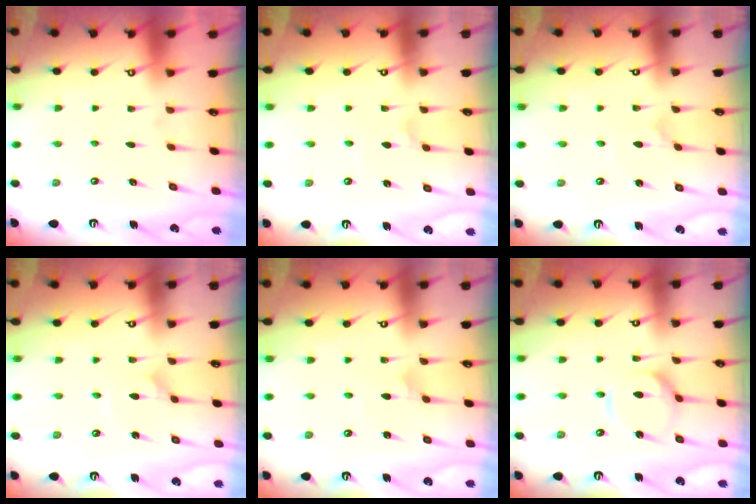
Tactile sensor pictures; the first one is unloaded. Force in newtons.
{"total": 1.5, "press": 1.4, "slide": 0.4}
{"total": 0.0}
{"total": 1.8, "press": 1.8, "slide": 0.0}
{"total": 1.5, "press": 1.5, "slide": 0.1}
{"total": 8.3, "press": 8.2, "slide": 0.9}